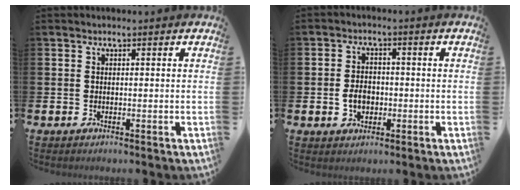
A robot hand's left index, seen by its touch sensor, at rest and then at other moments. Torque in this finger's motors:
{"motor_torque": [0.45, 0.35, 0.12, 0.06]}